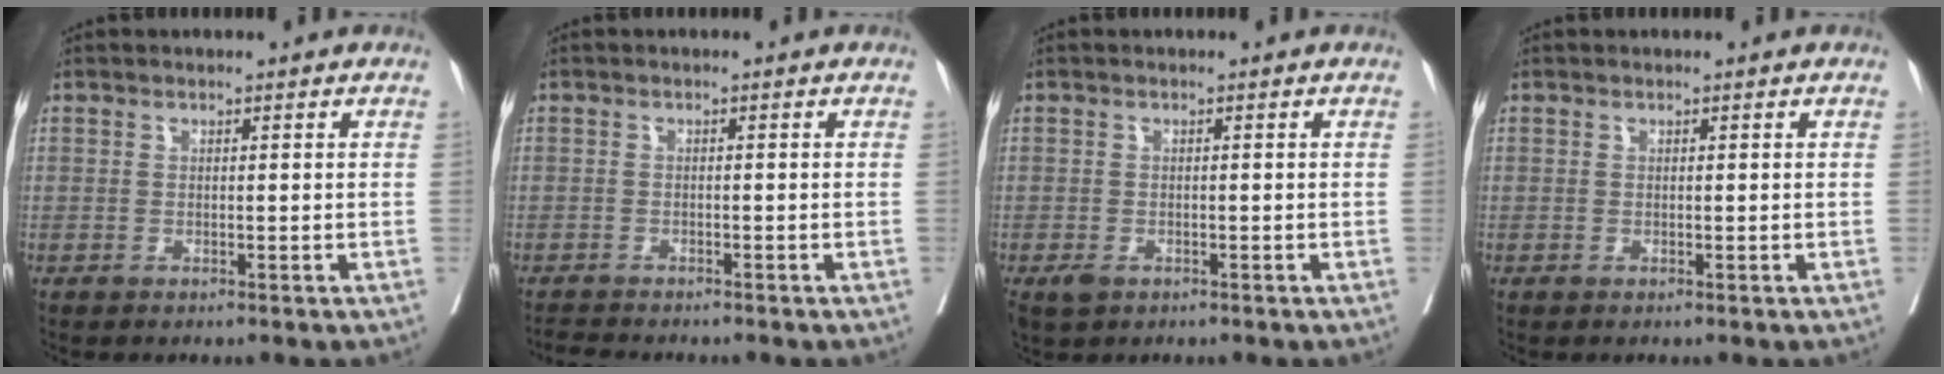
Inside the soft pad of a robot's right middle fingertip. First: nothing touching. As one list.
[{"total": 3.0, "force": [-2.9, 0.2, 0.7], "torque": [-0.012, -0.012, -0.046]}, {"total": 2.2, "force": [-1.2, 1.3, 1.2], "torque": [-0.025, -0.004, -0.014]}, {"total": 0.0}]